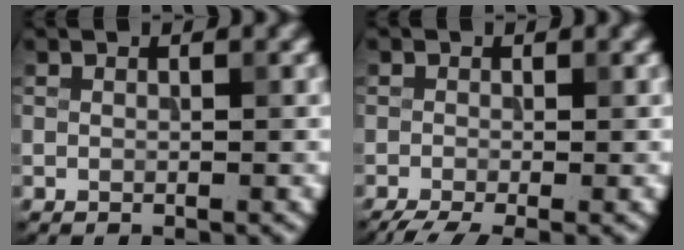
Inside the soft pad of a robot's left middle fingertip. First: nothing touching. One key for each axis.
{"total": 4.0, "fx": -2.8, "fy": 1.8, "fz": 2.3, "tx": -0.038, "ty": -0.020, "tz": -0.057}